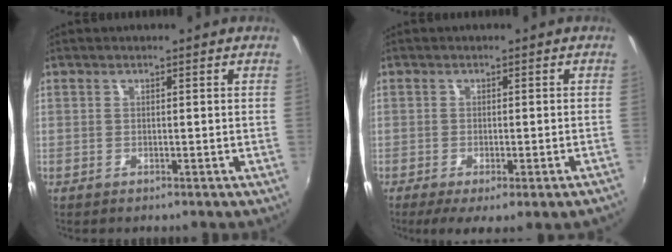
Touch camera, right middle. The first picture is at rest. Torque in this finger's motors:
{"motor_torque": [1.13, -1.01, 0.13, 0.07]}